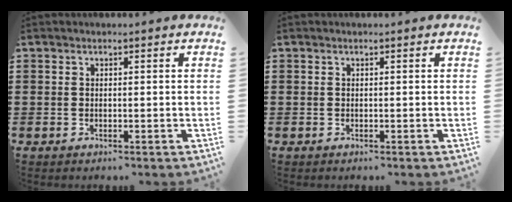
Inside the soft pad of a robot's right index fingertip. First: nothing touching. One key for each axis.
{"total": 0.0}